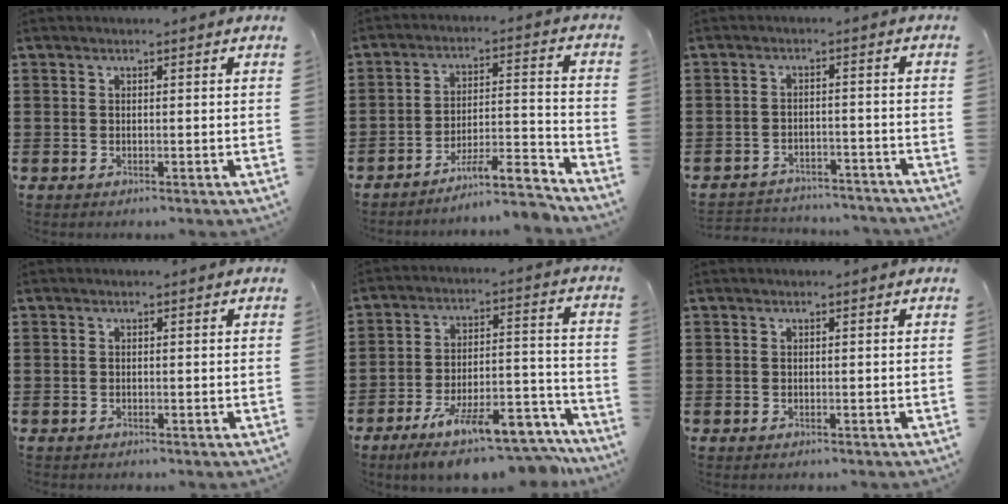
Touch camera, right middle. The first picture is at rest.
{"total": 7.6, "force": [-6.8, 0.7, 3.2], "torque": [-0.044, 0.006, -0.128]}
{"total": 3.2, "force": [-3.2, 0.4, 0.0], "torque": [-0.006, -0.001, -0.068]}
{"total": 0.0}
{"total": 13.2, "force": [-10.4, 3.1, 7.5], "torque": [-0.110, 0.040, -0.185]}
{"total": 0.0}